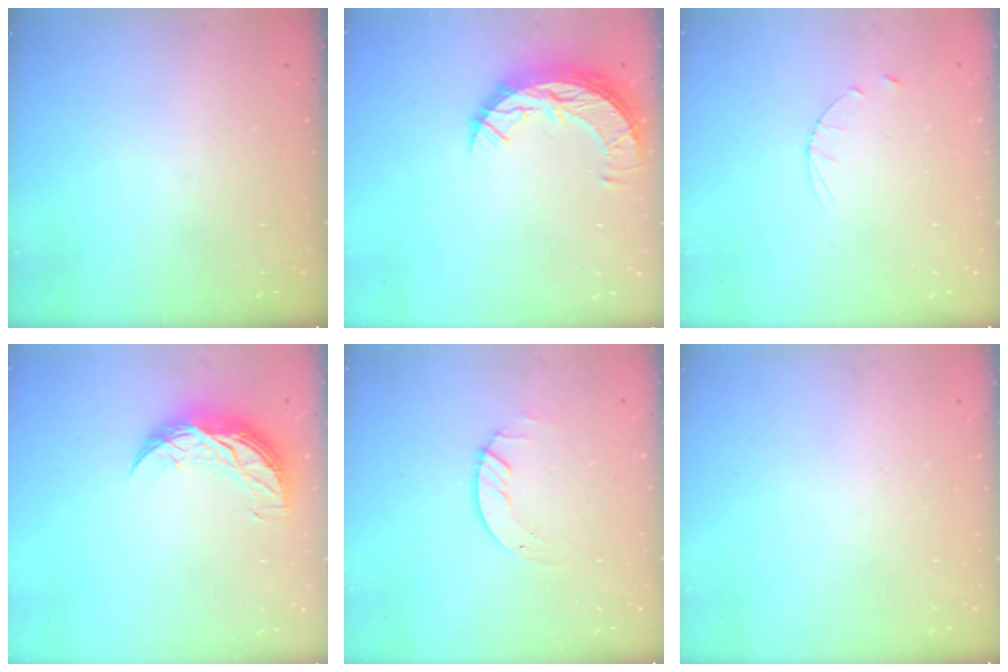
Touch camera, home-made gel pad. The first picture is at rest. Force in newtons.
{"total": 10.7, "press": 10.7, "slide": 0.8}
{"total": 3.0, "press": 2.9, "slide": 0.4}
{"total": 9.9, "press": 9.9, "slide": 0.5}
{"total": 2.0, "press": 2.0, "slide": 0.2}
{"total": 0.0}